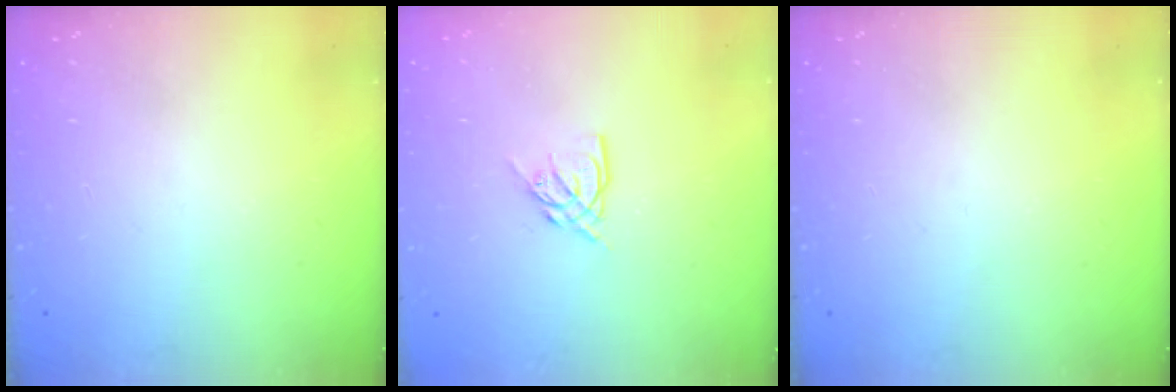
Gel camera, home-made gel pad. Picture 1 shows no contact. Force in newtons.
{"total": 6.5, "press": 6.5, "slide": 0.6}
{"total": 0.0}